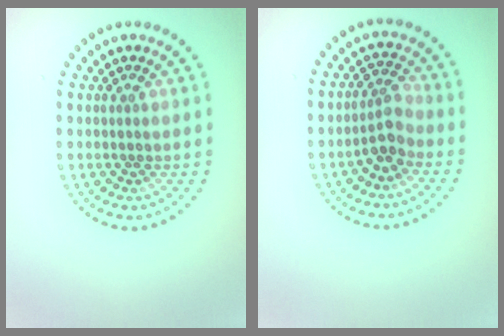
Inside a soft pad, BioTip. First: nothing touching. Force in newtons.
{"total": 2.3, "press": 2.1, "slide": 1.0}